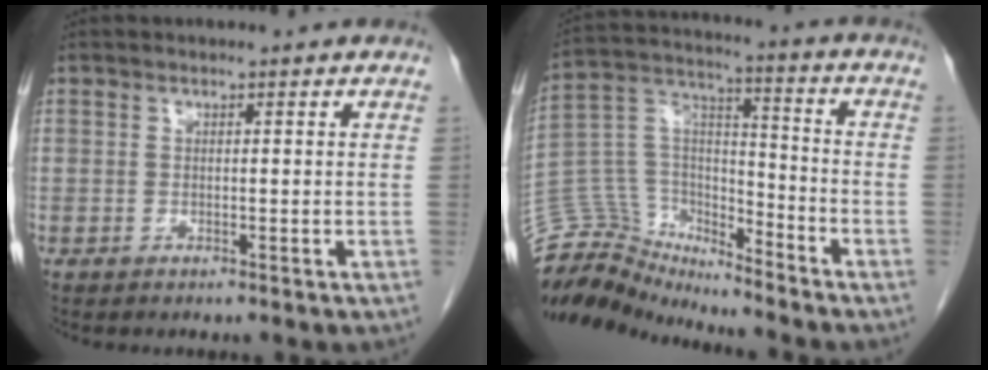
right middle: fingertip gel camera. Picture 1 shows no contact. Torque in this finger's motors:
{"motor_torque": [0.20, -0.53, -0.02, -0.10]}